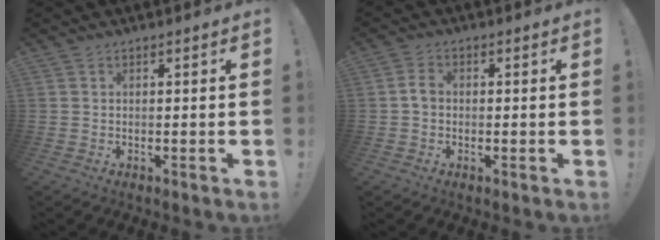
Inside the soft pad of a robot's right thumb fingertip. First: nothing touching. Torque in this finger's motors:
{"motor_torque": [0.25, 0.25, -0.20, 0.08, -0.01]}